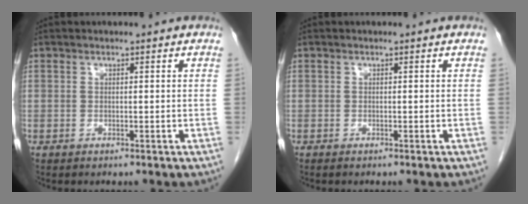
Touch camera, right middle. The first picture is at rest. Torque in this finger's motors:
{"motor_torque": [-0.06, 0.03, -0.04, -0.01]}